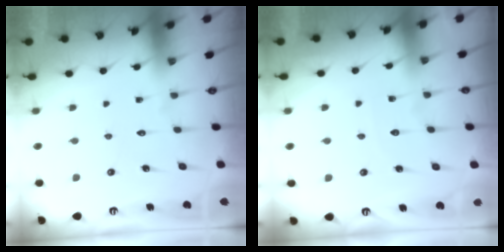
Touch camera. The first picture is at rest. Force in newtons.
{"total": 3.1, "press": 3.1, "slide": 0.5}